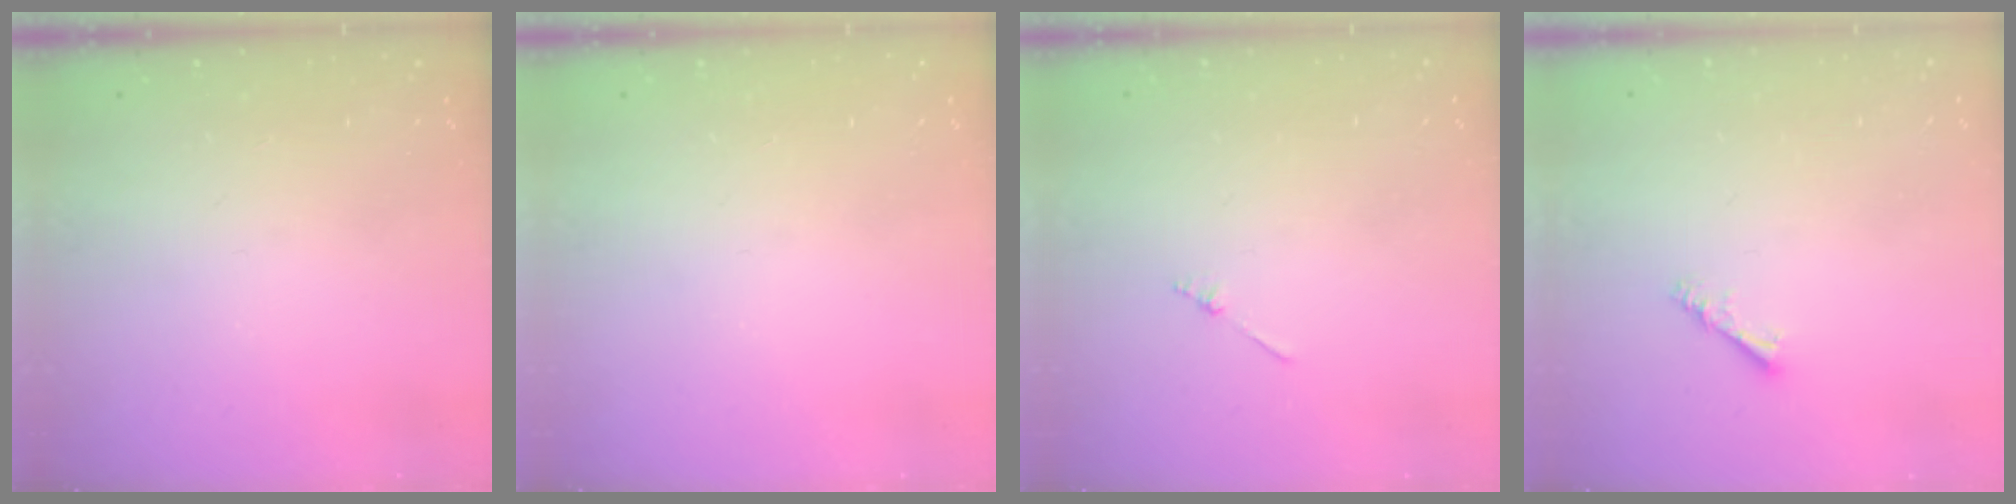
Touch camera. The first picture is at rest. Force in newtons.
{"total": 0.0}
{"total": 1.3, "press": 1.3, "slide": 0.3}
{"total": 3.2, "press": 3.2, "slide": 0.6}